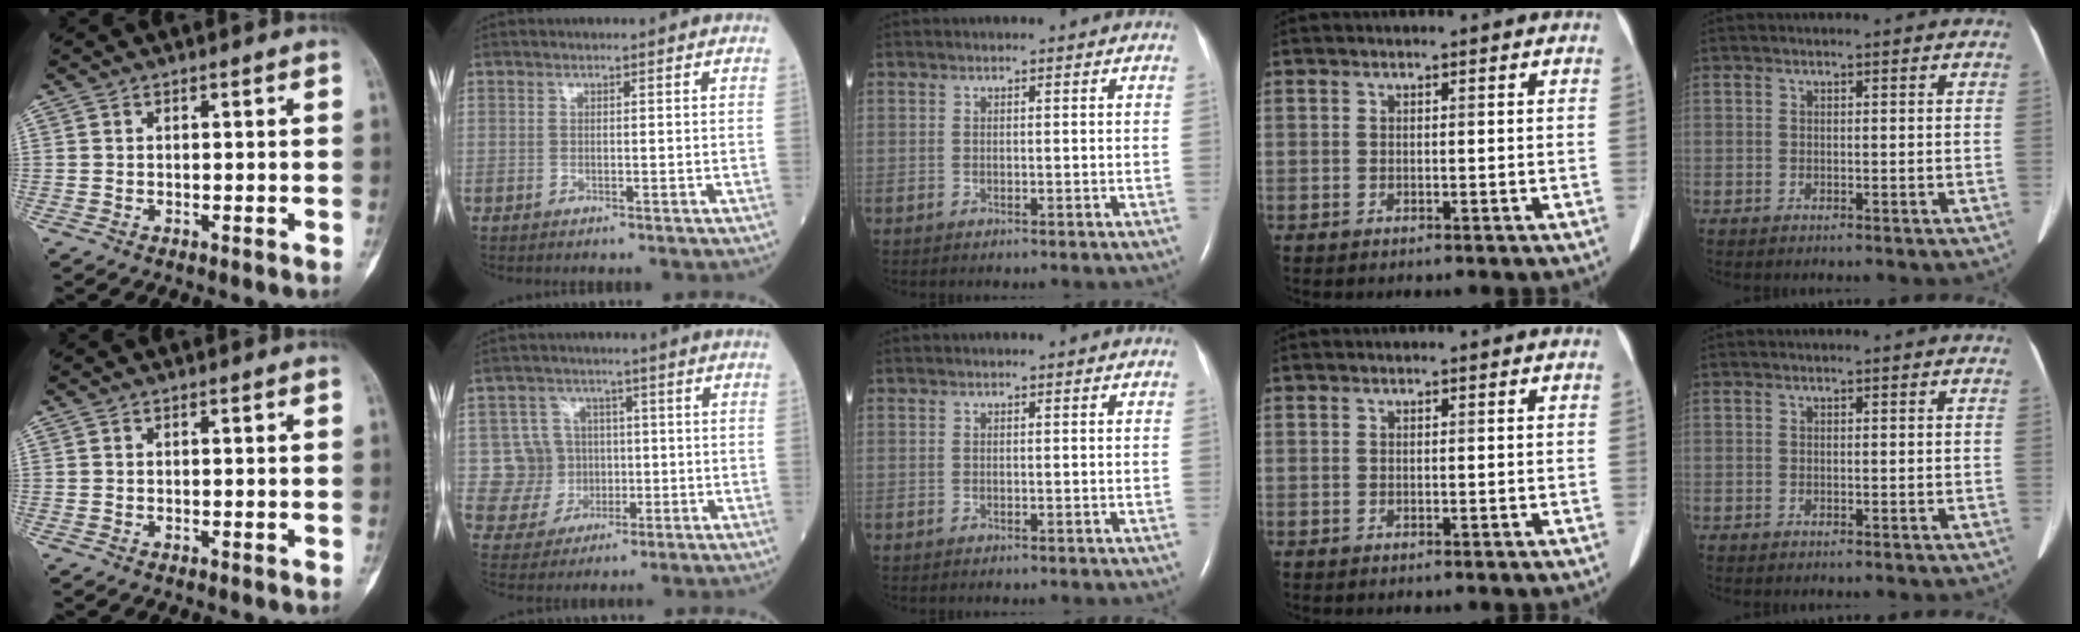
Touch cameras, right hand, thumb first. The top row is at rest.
{"index": {"total": 6.9, "force": [0.1, 6.9, 0.5], "torque": [-0.012, 0.016, 0.010]}}